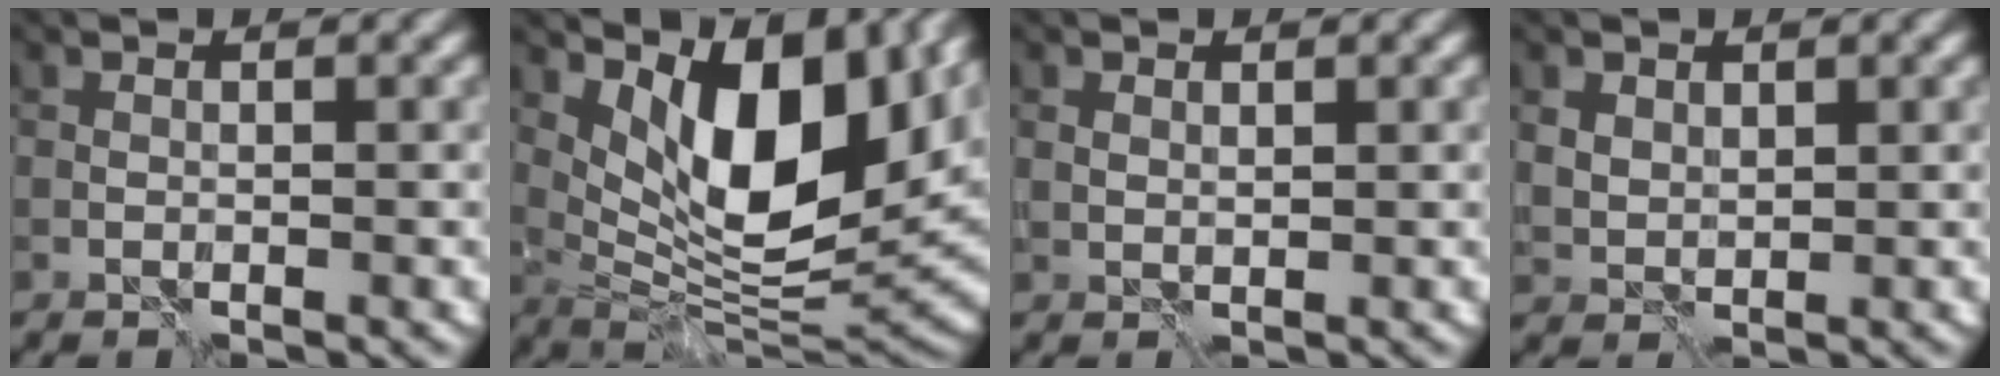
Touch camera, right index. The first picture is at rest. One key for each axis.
{"total": 11.6, "fx": 4.5, "fy": 4.9, "fz": 9.5, "tx": -0.143, "ty": -0.010, "tz": 0.084}
{"total": 0.7, "fx": 0.6, "fy": 0.3, "fz": 0.1, "tx": -0.006, "ty": 0.000, "tz": 0.012}
{"total": 1.7, "fx": 1.2, "fy": 1.1, "fz": 0.4, "tx": -0.013, "ty": -0.002, "tz": 0.026}